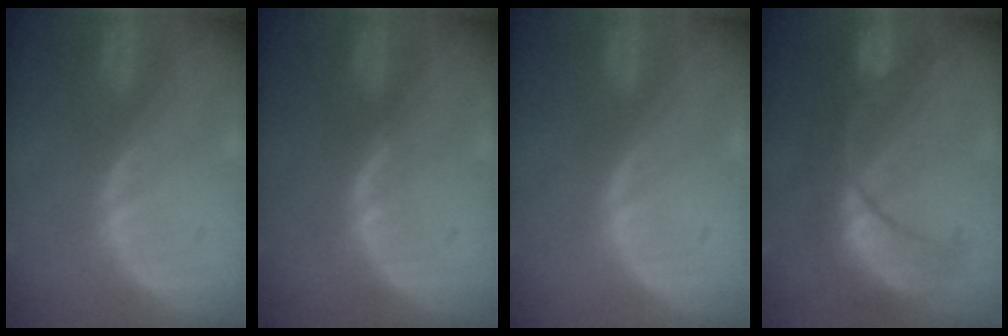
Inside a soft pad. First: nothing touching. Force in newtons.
{"total": 1.1, "press": 1.0, "slide": 0.5}
{"total": 0.0}
{"total": 9.1, "press": 9.1, "slide": 0.7}